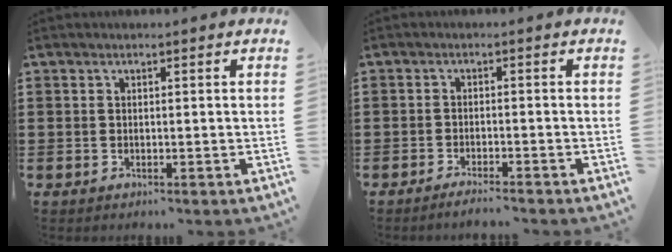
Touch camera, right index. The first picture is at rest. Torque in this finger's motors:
{"motor_torque": [0.50, 0.48, -0.03, 0.01]}